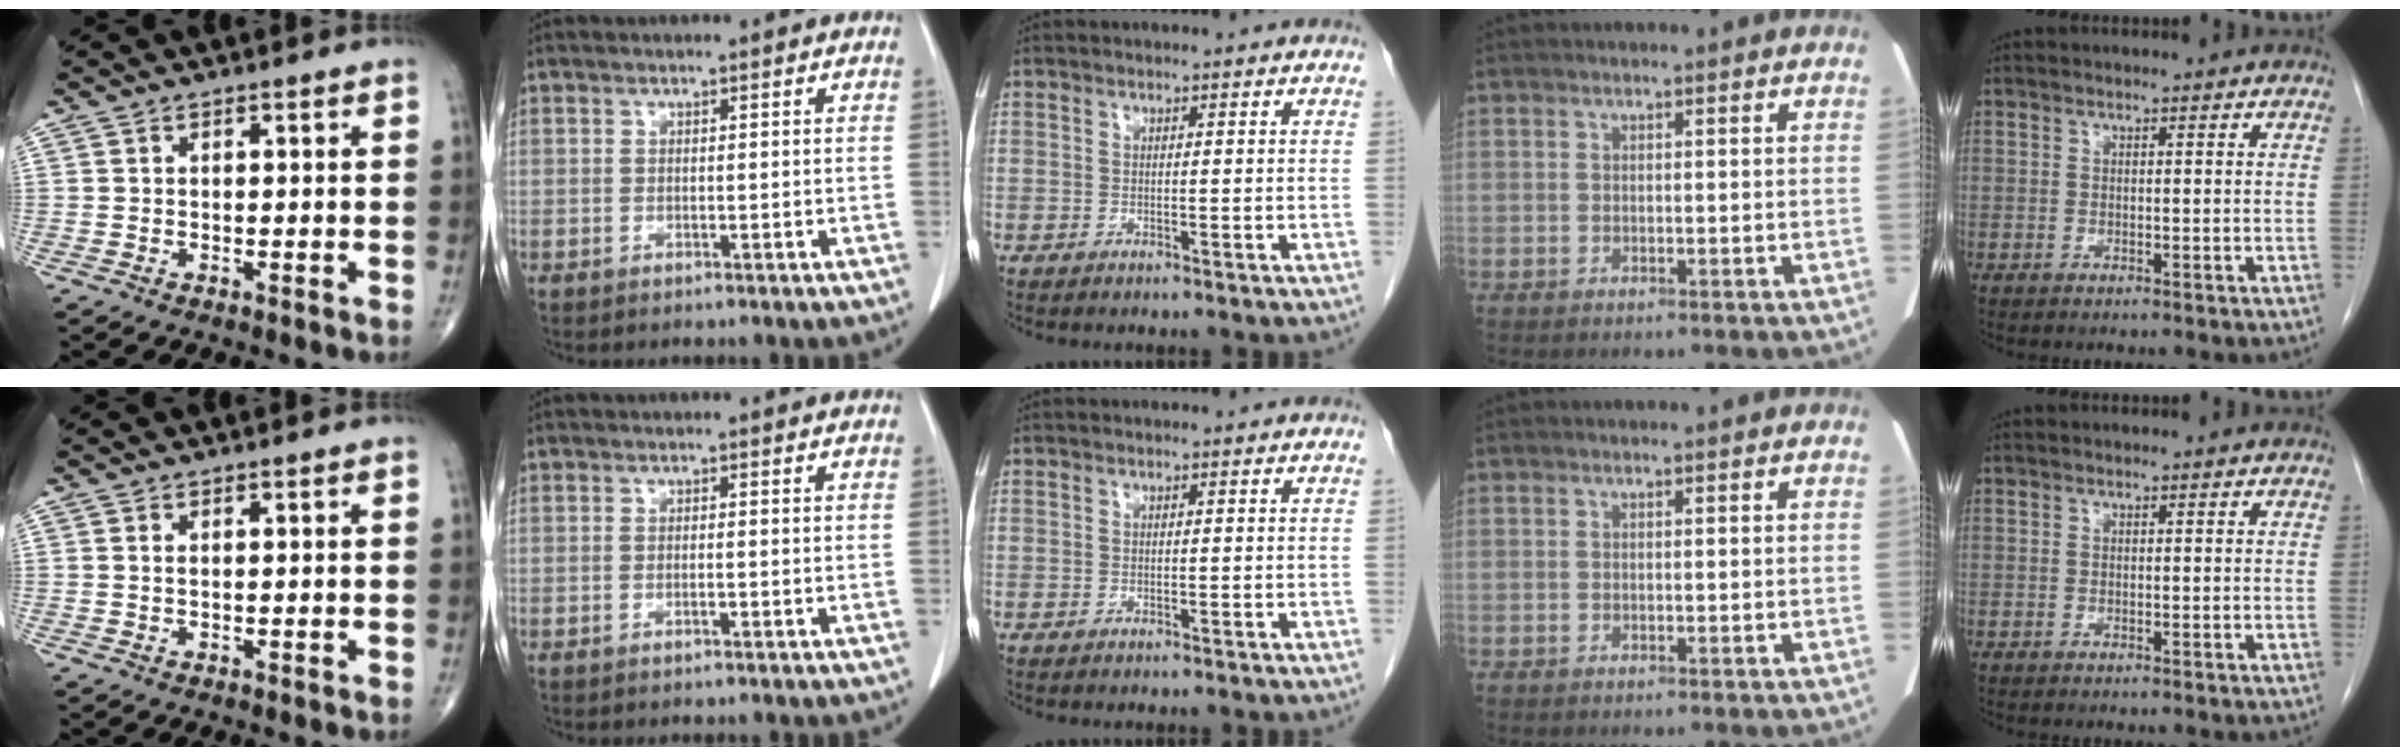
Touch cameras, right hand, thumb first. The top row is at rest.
{"thumb": {"total": 0.6, "force": [0.2, 0.2, 0.5], "torque": [-0.013, 0.002, 0.006]}, "index": {"total": 0.7, "force": [-0.4, 0.0, 0.5], "torque": [-0.012, 0.001, -0.003]}}